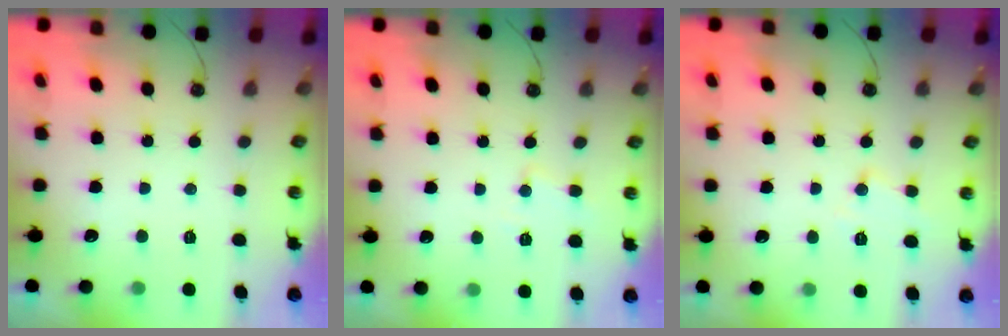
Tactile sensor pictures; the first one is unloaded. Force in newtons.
{"total": 5.6, "press": 5.6, "slide": 0.8}
{"total": 7.2, "press": 7.2, "slide": 0.6}